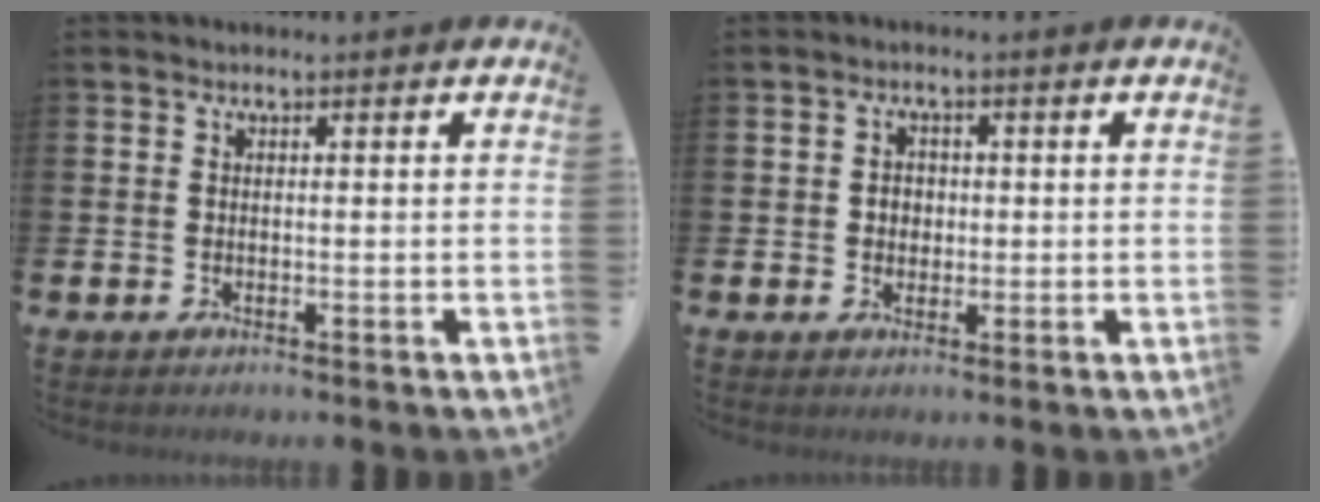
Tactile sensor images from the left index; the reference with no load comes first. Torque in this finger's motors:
{"motor_torque": [0.10, 0.03, 0.07, 0.01]}